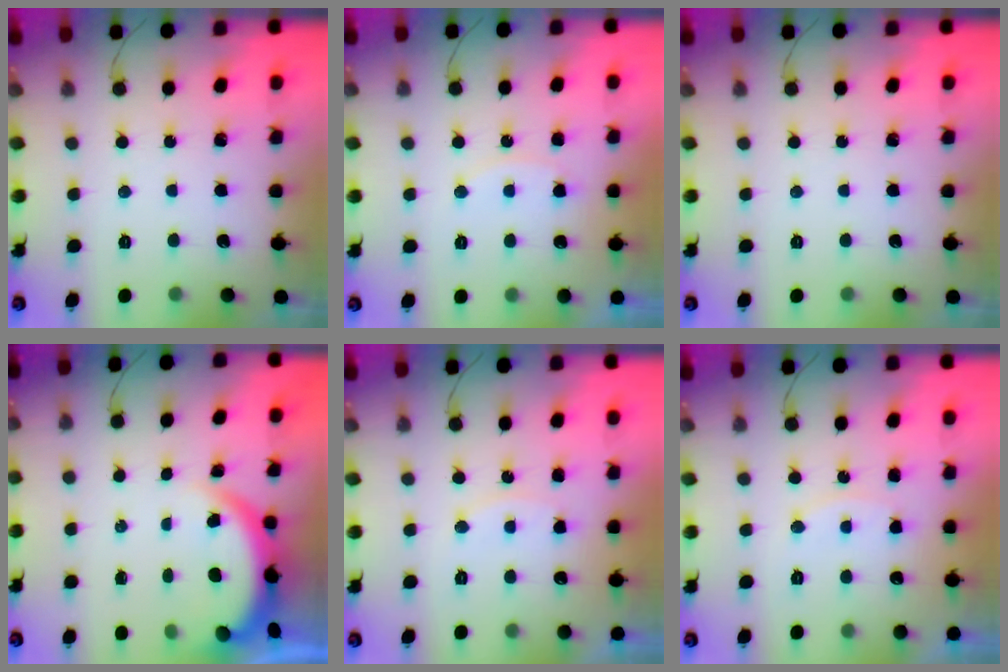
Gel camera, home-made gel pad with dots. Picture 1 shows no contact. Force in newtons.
{"total": 6.7, "press": 6.7, "slide": 0.6}
{"total": 0.0}
{"total": 3.9, "press": 3.9, "slide": 0.3}
{"total": 8.4, "press": 8.4, "slide": 0.4}
{"total": 8.4, "press": 8.4, "slide": 0.4}